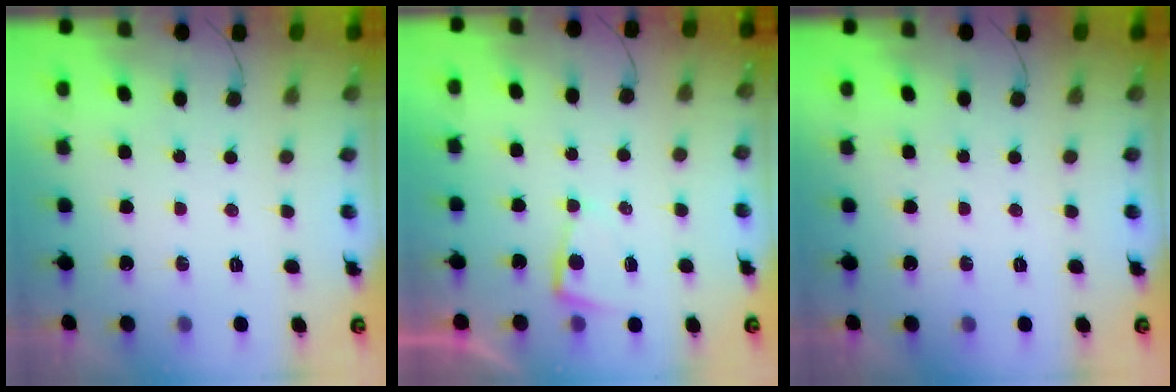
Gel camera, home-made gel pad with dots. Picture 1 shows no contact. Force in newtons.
{"total": 2.0, "press": 2.0, "slide": 0.4}
{"total": 0.0}